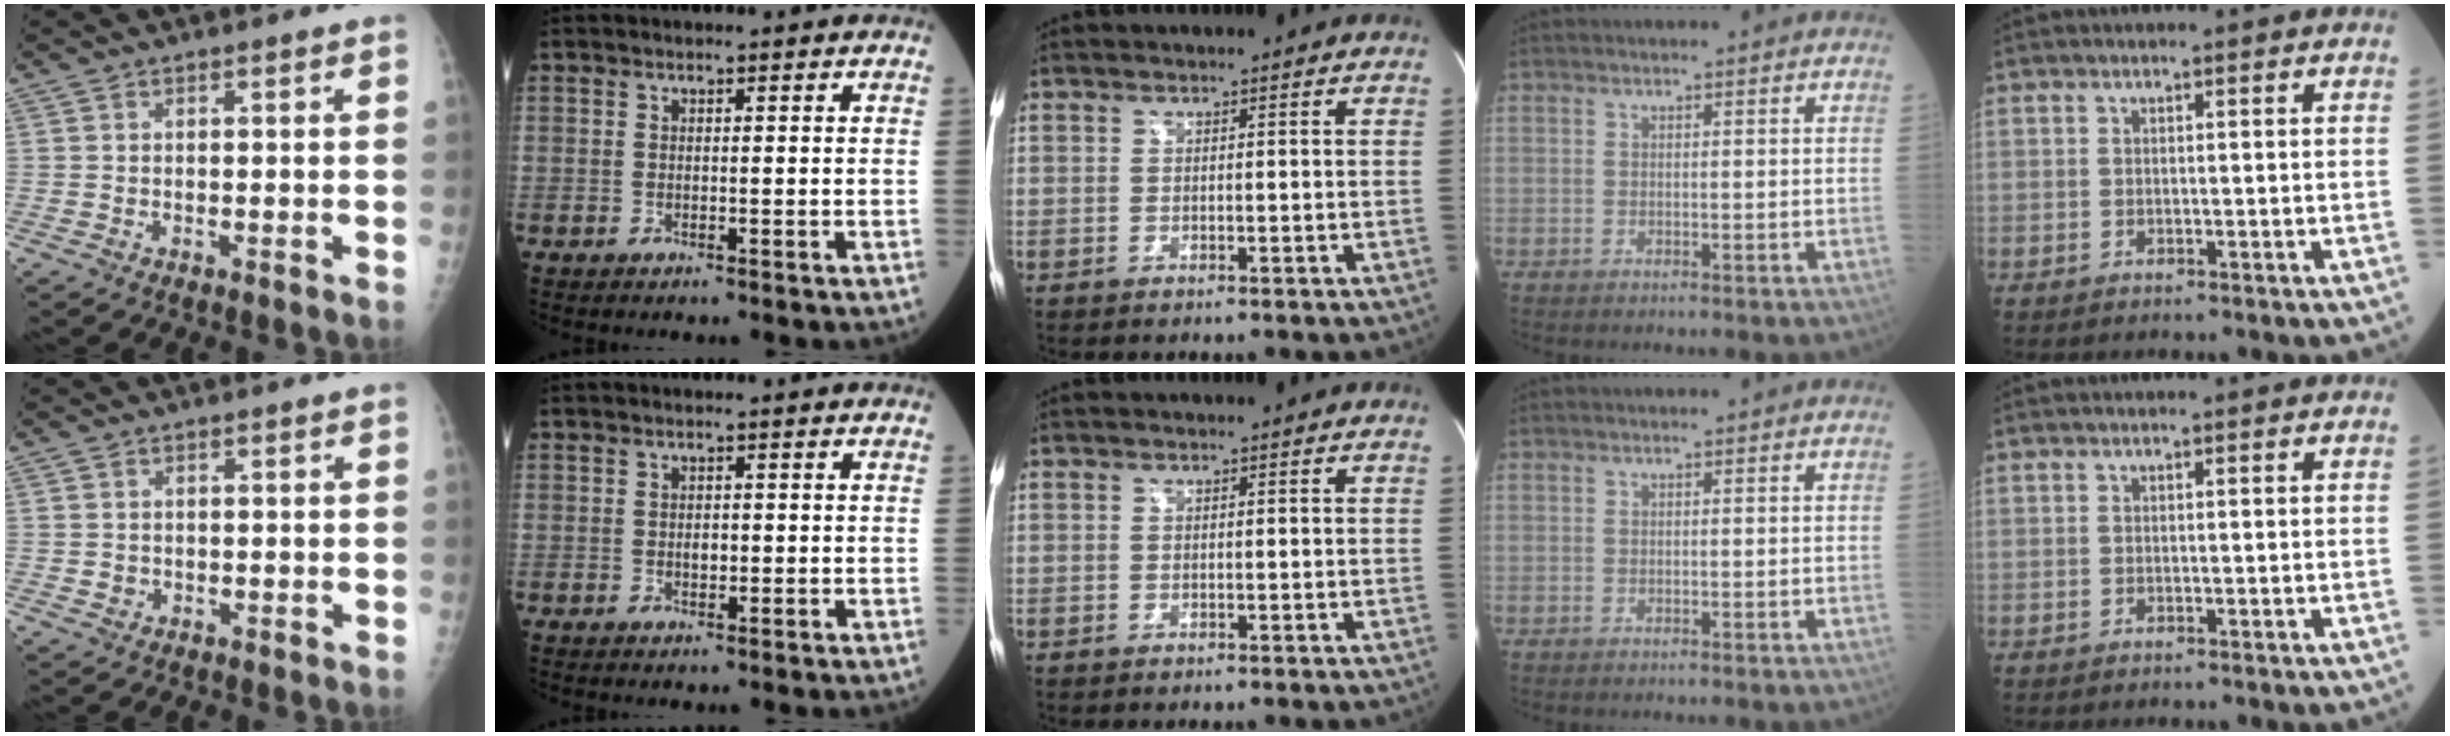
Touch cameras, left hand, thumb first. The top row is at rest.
{"thumb": {"total": 1.2, "force": [-0.1, 1.1, 0.4], "torque": [-0.003, 0.002, 0.001]}, "index": {"total": 1.1, "force": [0.0, 0.7, 0.9], "torque": [-0.016, 0.001, 0.001]}}